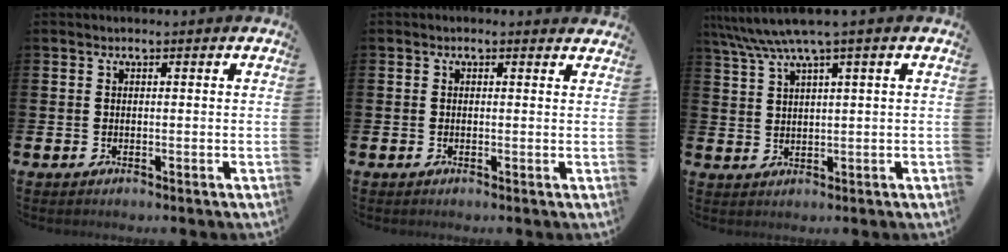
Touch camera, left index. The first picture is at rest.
{"total": 0.0}
{"total": 5.3, "force": [3.6, 0.2, 3.9], "torque": [-0.081, -0.006, 0.063]}